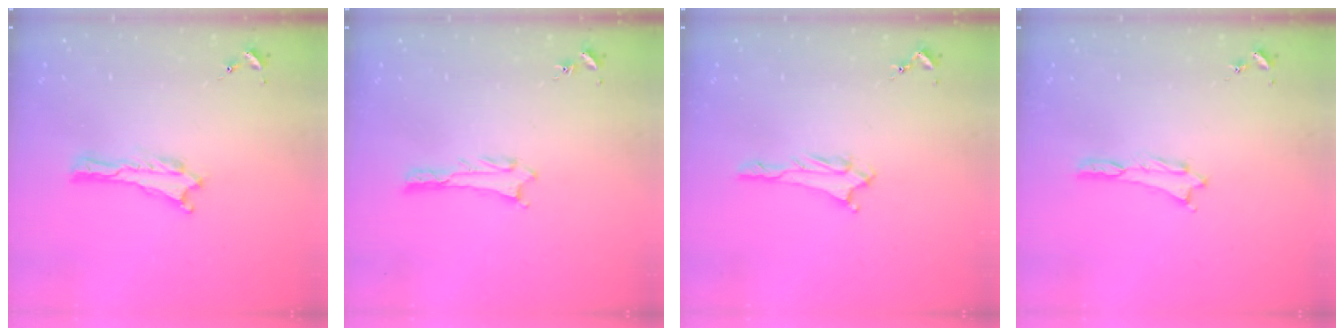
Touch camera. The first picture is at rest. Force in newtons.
{"total": 0.8, "press": 0.8, "slide": 0.1}
{"total": 2.3, "press": 2.2, "slide": 0.3}
{"total": 0.0}